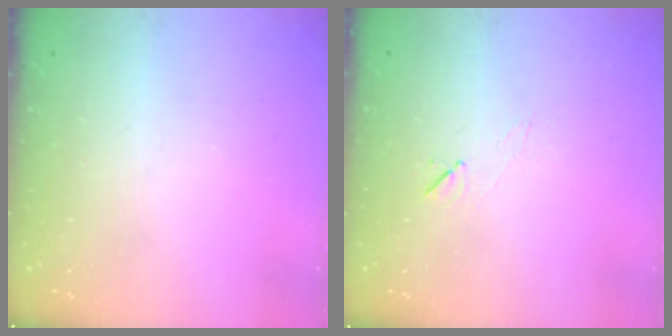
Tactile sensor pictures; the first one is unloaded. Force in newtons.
{"total": 4.8, "press": 4.4, "slide": 2.0}